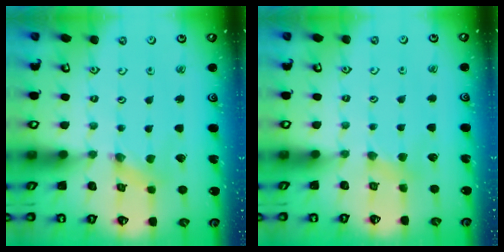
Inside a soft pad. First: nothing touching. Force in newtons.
{"total": 3.1, "press": 3.0, "slide": 0.5}